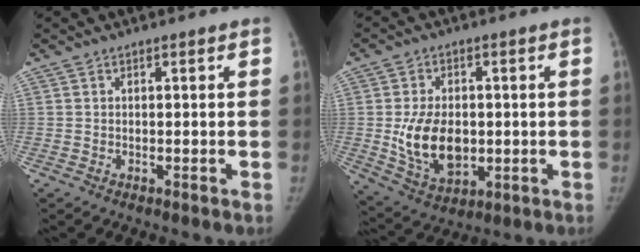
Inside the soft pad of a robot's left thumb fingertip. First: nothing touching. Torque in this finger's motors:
{"motor_torque": [1.09, 1.08, 0.52, -1.33, 0.14]}